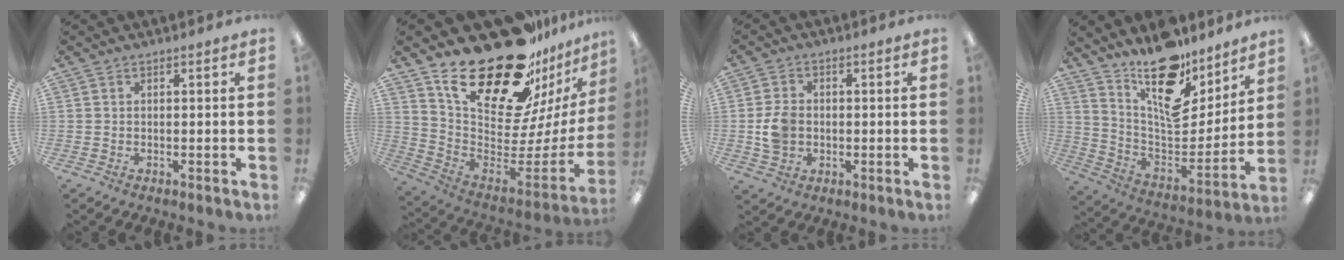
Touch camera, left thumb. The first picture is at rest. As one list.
[{"total": 29.0, "force": [20.1, 12.8, 16.5], "torque": [-0.266, -0.144, 0.369]}, {"total": 6.4, "force": [-0.4, 5.1, 3.8], "torque": [-0.068, 0.002, -0.009]}, {"total": 18.1, "force": [13.4, 7.8, 9.3], "torque": [-0.147, -0.116, 0.238]}]